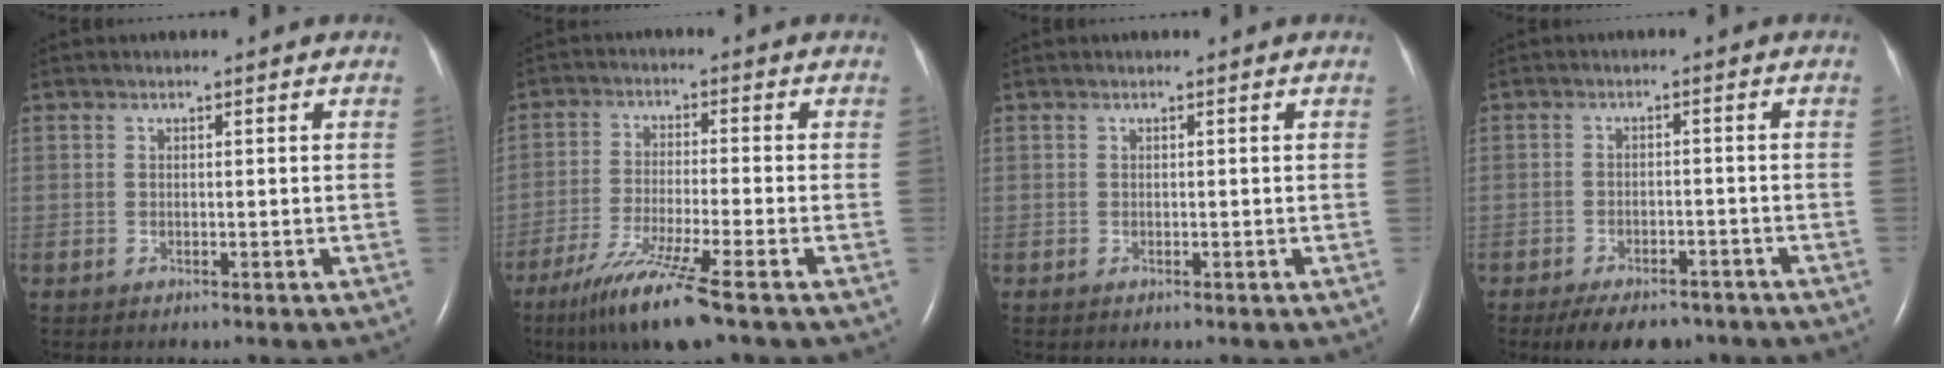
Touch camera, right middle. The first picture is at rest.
{"total": 10.1, "force": [-6.6, -0.8, 7.5], "torque": [-0.148, -0.037, -0.122]}
{"total": 0.0}
{"total": 8.4, "force": [-6.6, 3.5, 3.8], "torque": [-0.051, -0.001, -0.096]}